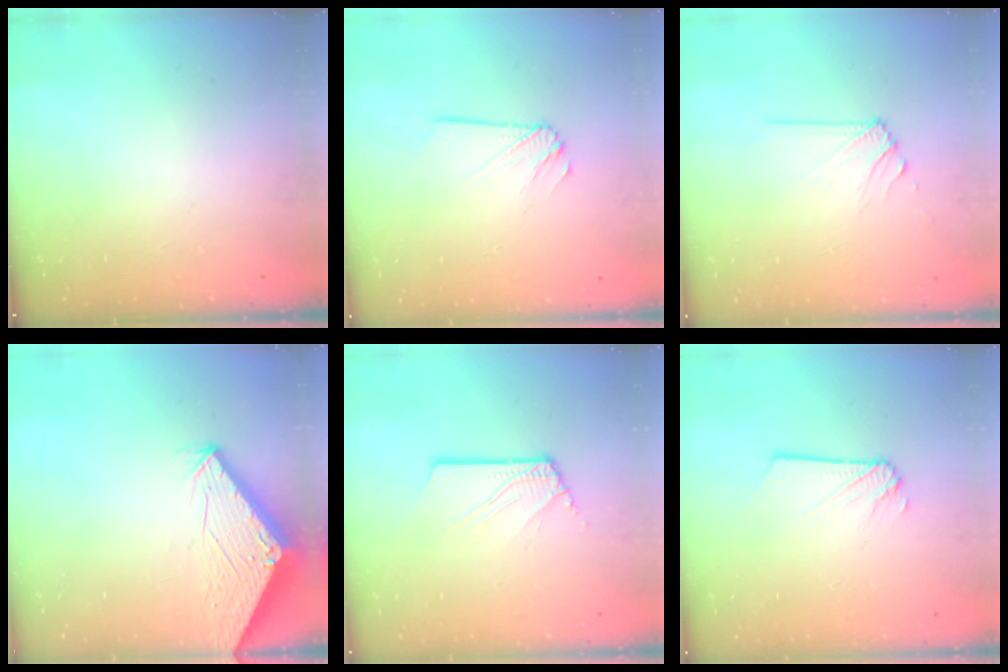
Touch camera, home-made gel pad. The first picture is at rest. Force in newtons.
{"total": 2.2, "press": 2.2, "slide": 0.1}
{"total": 6.2, "press": 6.2, "slide": 0.9}
{"total": 2.8, "press": 2.8, "slide": 0.1}
{"total": 2.5, "press": 2.5, "slide": 0.3}
{"total": 1.9, "press": 1.9, "slide": 0.3}